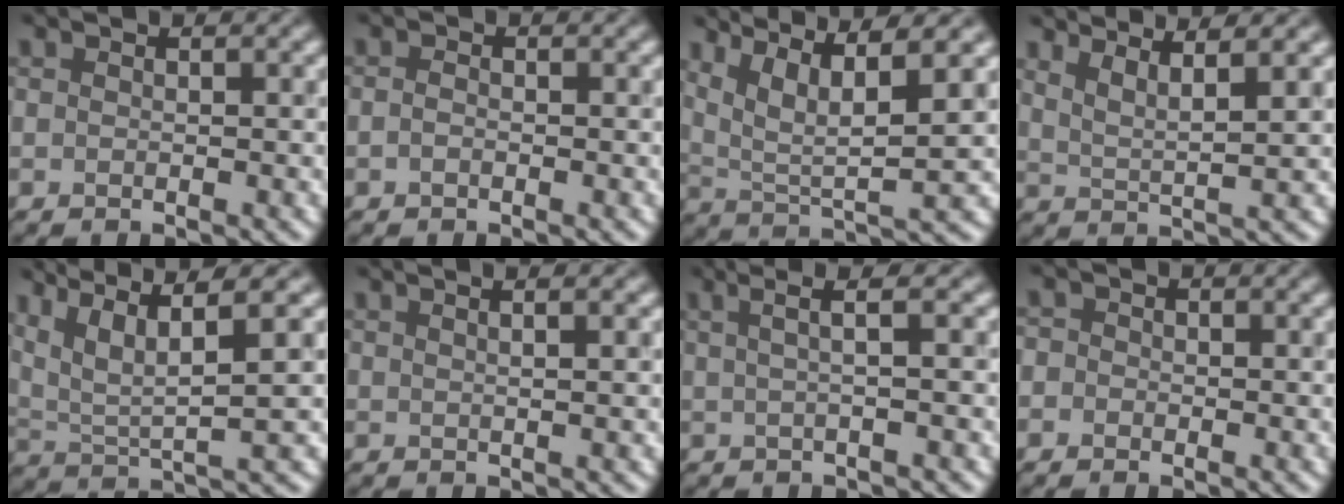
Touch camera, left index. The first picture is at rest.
{"total": 0.6, "force": [-0.6, 0.0, -0.1], "torque": [-0.003, 0.001, -0.003]}
{"total": 7.9, "force": [4.5, 1.5, 6.4], "torque": [-0.120, 0.014, 0.097]}
{"total": 3.4, "force": [2.7, 0.3, 1.9], "torque": [-0.034, 0.006, 0.060]}
{"total": 7.4, "force": [4.2, 1.3, 6.0], "torque": [-0.119, 0.017, 0.092]}
{"total": 4.7, "force": [2.5, 2.0, 3.4], "torque": [-0.015, 0.041, 0.007]}
{"total": 2.6, "force": [0.8, 0.4, 2.4], "torque": [-0.037, 0.009, 0.011]}
{"total": 0.8, "force": [-0.6, 0.4, -0.5], "torque": [0.009, -0.001, -0.005]}